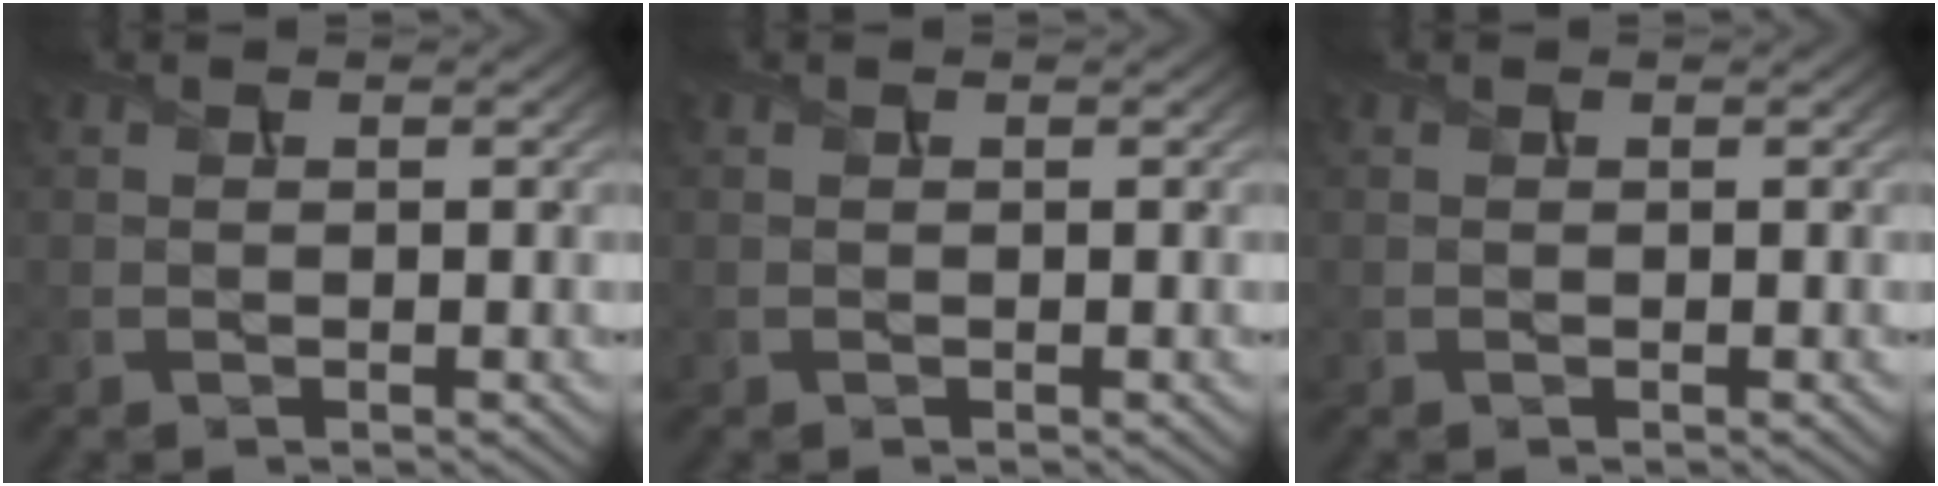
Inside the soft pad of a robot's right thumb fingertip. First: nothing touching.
{"total": 0.0}
{"total": 0.0}